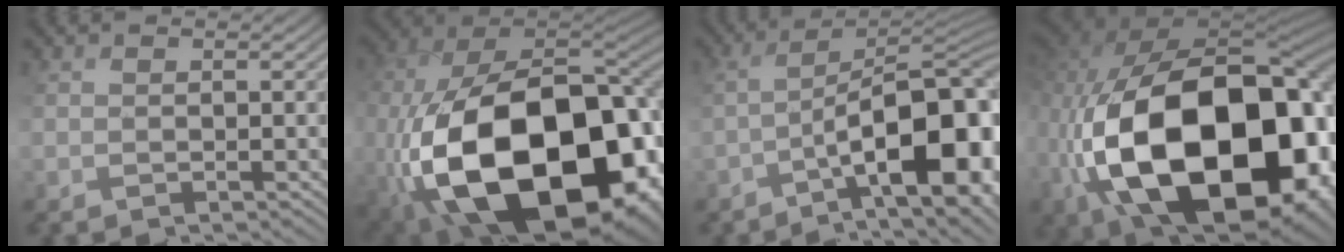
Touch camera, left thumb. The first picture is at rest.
{"total": 23.2, "force": [-6.0, 14.8, 16.8], "torque": [-0.379, -0.090, -0.030]}
{"total": 14.1, "force": [-5.5, 5.0, 12.0], "torque": [-0.165, 0.014, -0.065]}
{"total": 22.9, "force": [-3.5, 13.8, 17.9], "torque": [-0.395, -0.065, -0.011]}